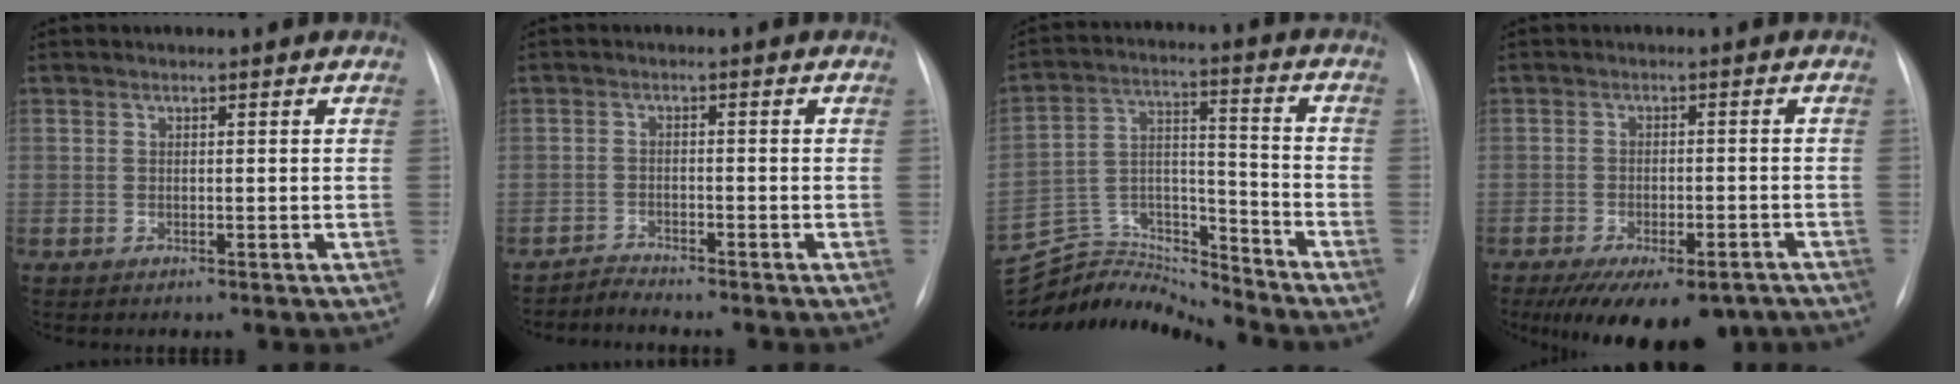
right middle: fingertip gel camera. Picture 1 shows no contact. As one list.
[{"total": 2.0, "force": [-1.8, -0.4, -0.7], "torque": [0.016, -0.013, -0.035]}, {"total": 13.8, "force": [-13.8, -0.1, -0.3], "torque": [0.005, 0.051, -0.251]}, {"total": 14.4, "force": [-10.8, 5.6, 7.9], "torque": [-0.119, -0.014, -0.145]}]